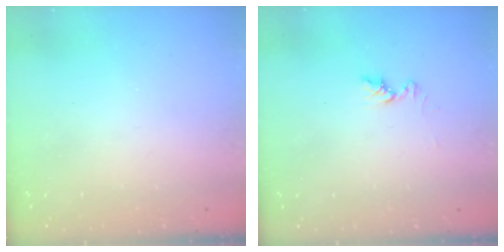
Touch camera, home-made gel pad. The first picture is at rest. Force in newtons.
{"total": 6.4, "press": 6.3, "slide": 0.7}